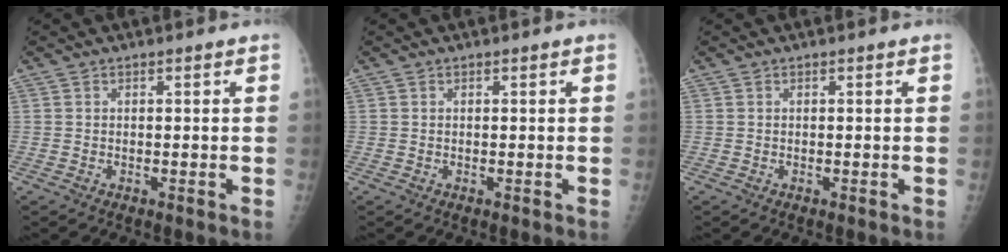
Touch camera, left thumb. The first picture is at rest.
{"total": 0.0}
{"total": 0.0}